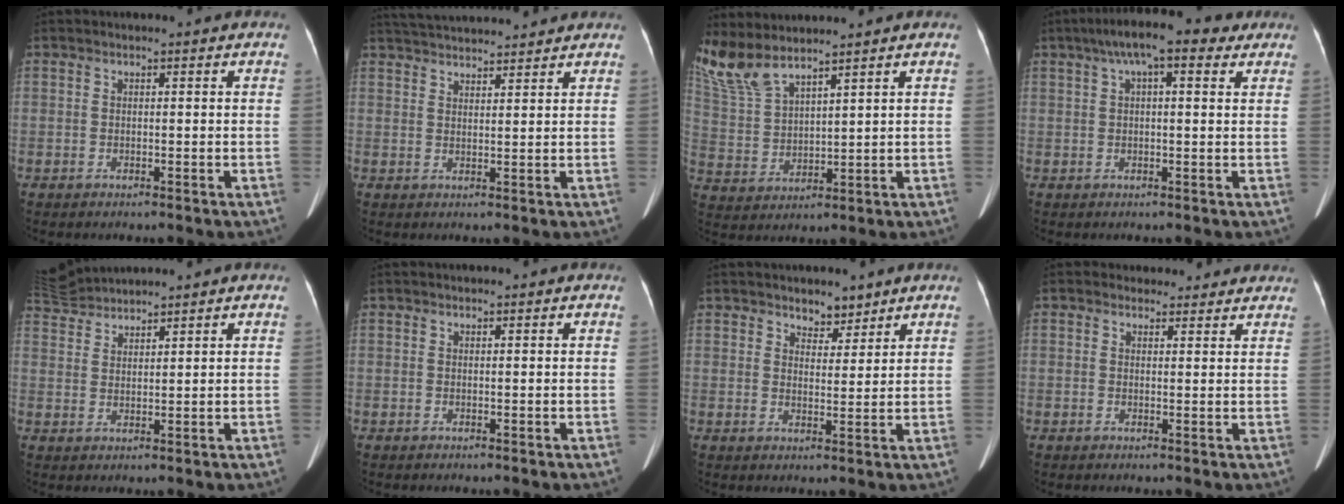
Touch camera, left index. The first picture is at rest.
{"total": 12.5, "force": [11.7, 1.2, 4.2], "torque": [-0.075, 0.028, 0.177]}
{"total": 10.1, "force": [9.0, 1.5, 4.3], "torque": [-0.107, 0.000, 0.202]}
{"total": 9.1, "force": [5.3, 2.3, 7.1], "torque": [-0.111, 0.033, 0.078]}
{"total": 7.6, "force": [7.4, 0.6, 1.7], "torque": [-0.043, 0.021, 0.145]}
{"total": 1.6, "force": [1.4, 0.4, 0.6], "torque": [-0.008, 0.014, 0.016]}
{"total": 2.8, "force": [2.3, 1.3, 0.6], "torque": [-0.001, -0.007, 0.040]}
{"total": 5.6, "force": [4.6, 3.1, -0.6], "torque": [0.034, 0.005, 0.041]}